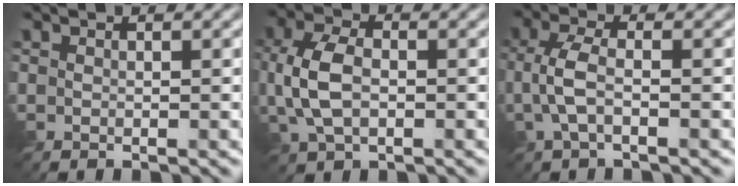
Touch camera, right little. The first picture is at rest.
{"total": 5.5, "force": [-0.7, 3.4, 4.2], "torque": [-0.100, -0.001, -0.015]}
{"total": 3.5, "force": [-0.9, 1.3, 3.1], "torque": [-0.075, 0.002, -0.024]}